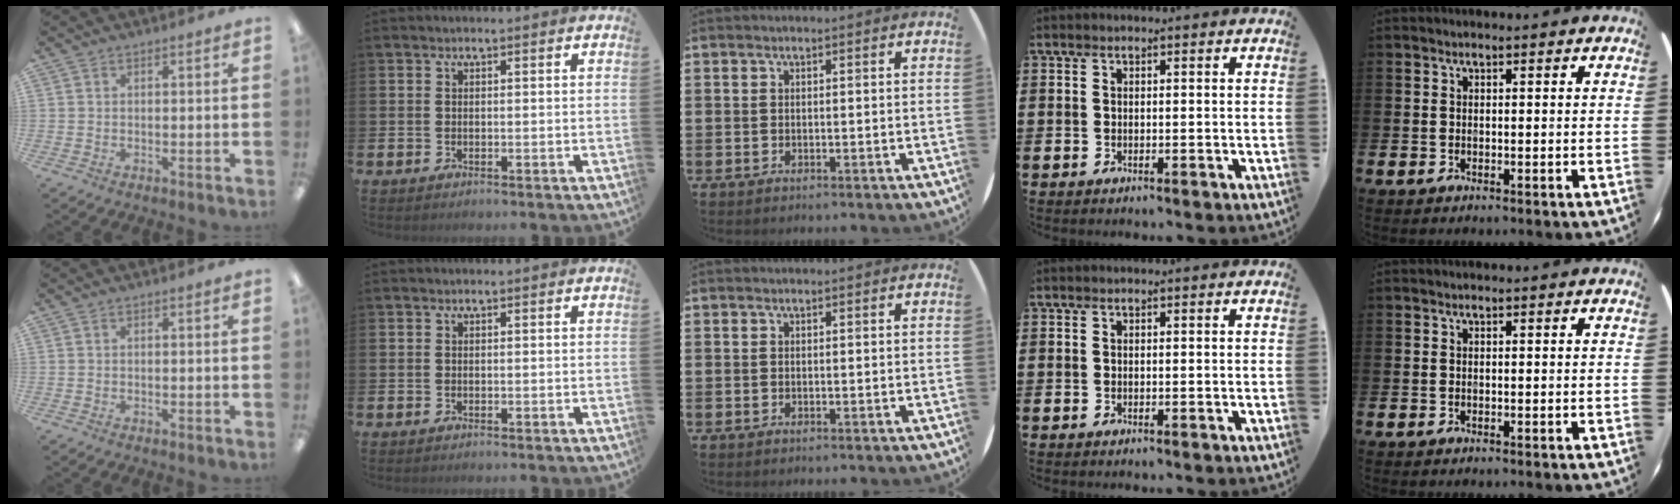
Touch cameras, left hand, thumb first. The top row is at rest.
{}